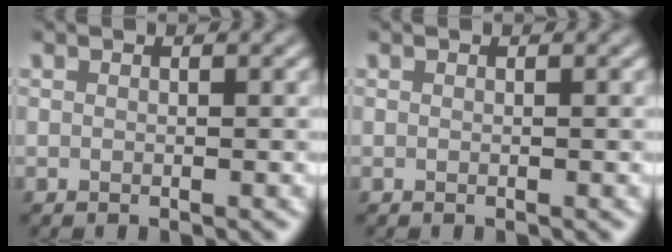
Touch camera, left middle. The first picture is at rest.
{"total": 0.0}